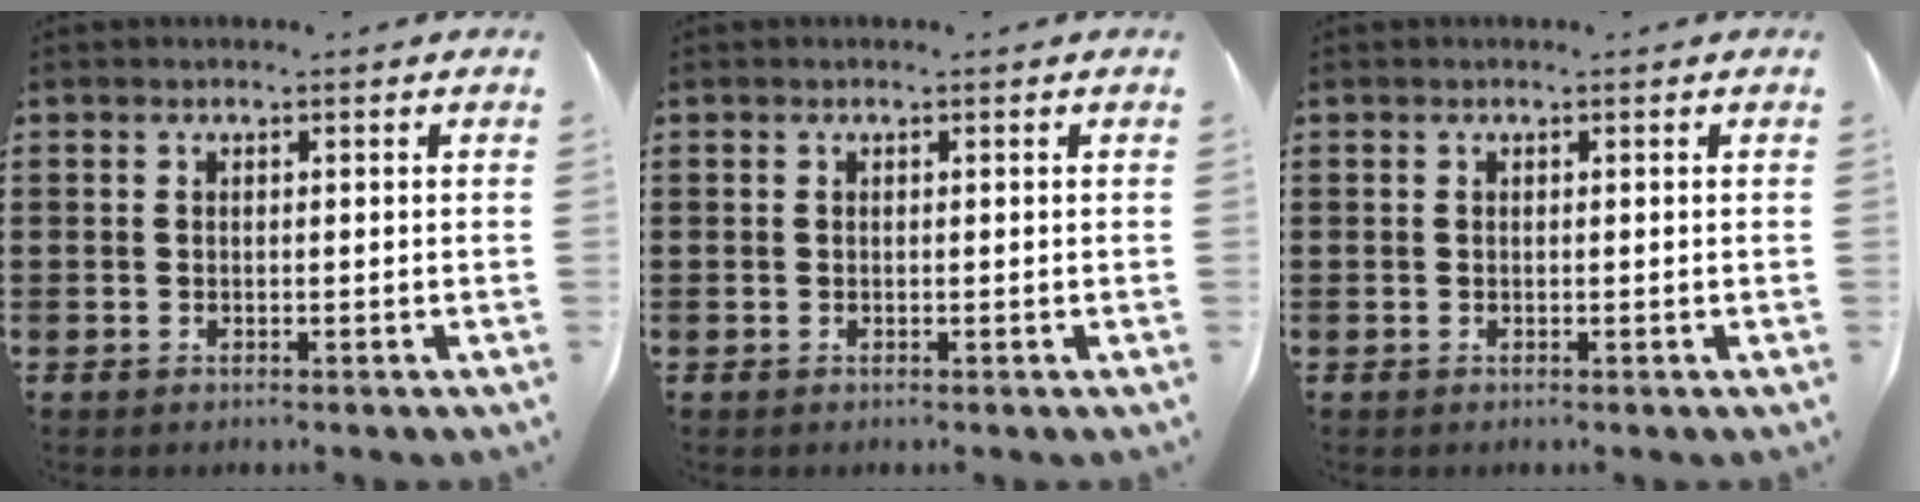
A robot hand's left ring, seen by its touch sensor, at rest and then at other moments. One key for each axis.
{"total": 0.0}
{"total": 0.0}